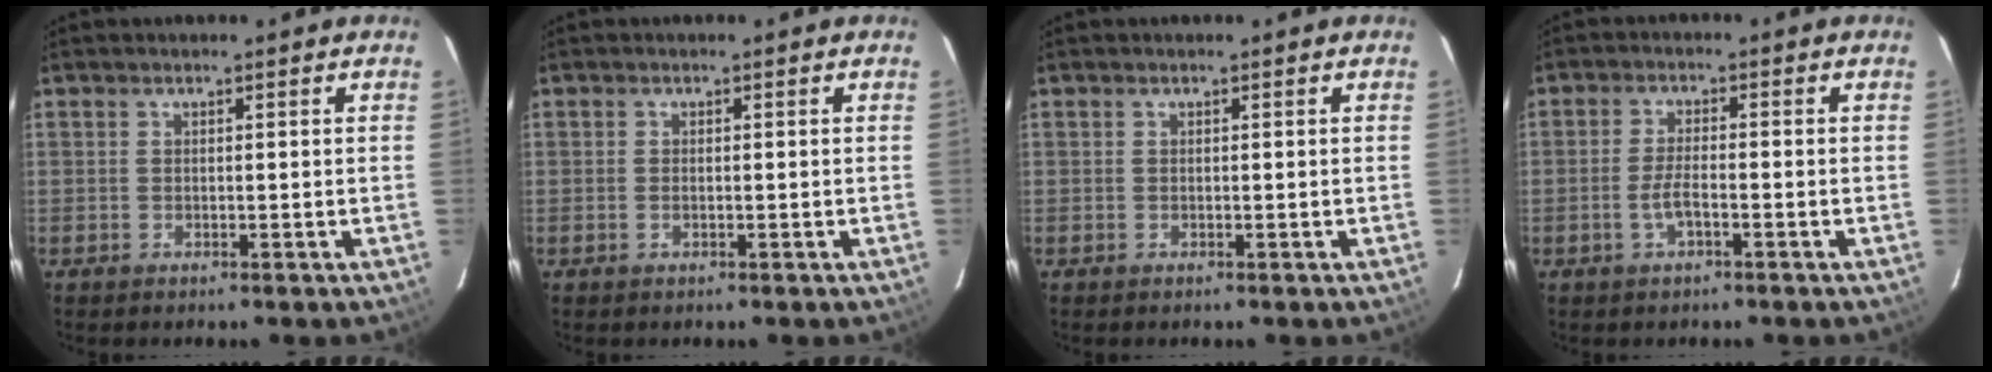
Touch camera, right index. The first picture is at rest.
{"total": 0.7, "force": [-0.2, 0.3, 0.6], "torque": [-0.013, 0.000, -0.005]}
{"total": 0.0}
{"total": 3.5, "force": [-1.7, 0.8, 3.0], "torque": [-0.065, -0.001, -0.032]}